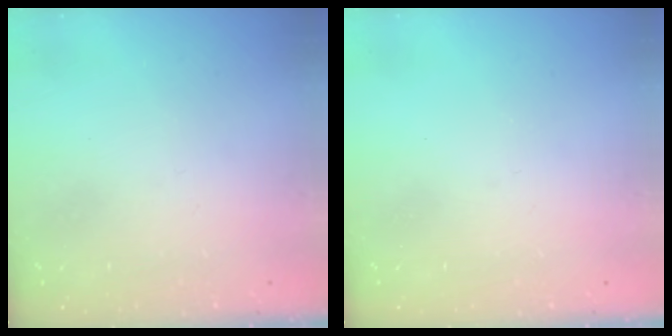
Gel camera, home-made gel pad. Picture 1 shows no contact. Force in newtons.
{"total": 0.0}